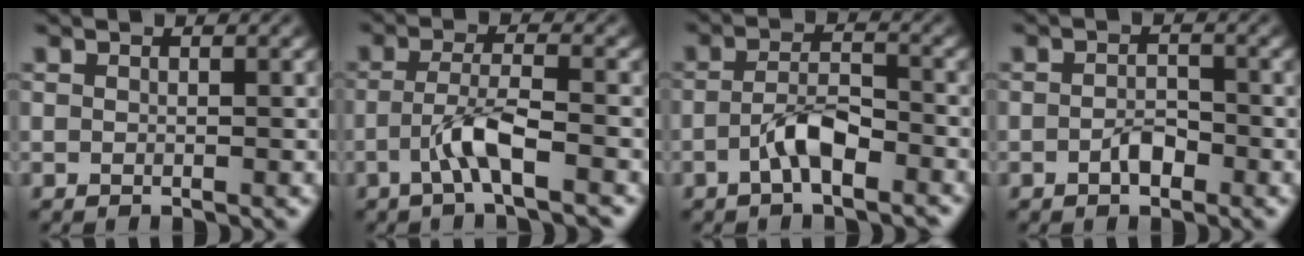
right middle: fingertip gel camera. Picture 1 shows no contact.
{"total": 3.9, "force": [-1.8, 0.7, 3.4], "torque": [-0.070, 0.009, -0.040]}
{"total": 3.5, "force": [-1.8, 1.3, 2.7], "torque": [-0.052, 0.008, -0.037]}
{"total": 1.9, "force": [-0.9, 1.0, 1.3], "torque": [-0.024, 0.002, -0.019]}